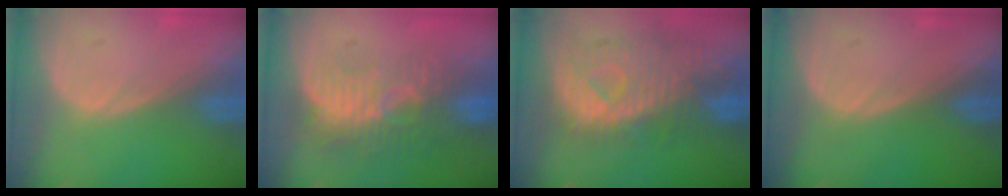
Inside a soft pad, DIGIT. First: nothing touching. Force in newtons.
{"total": 9.0, "press": 8.2, "slide": 3.8}
{"total": 10.7, "press": 9.7, "slide": 4.7}
{"total": 0.0}